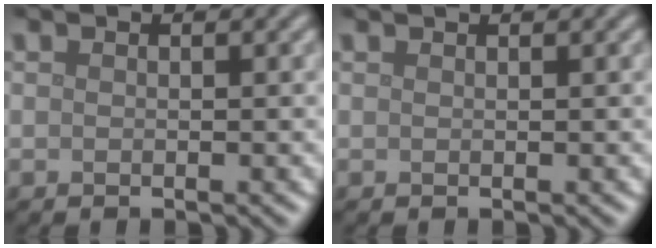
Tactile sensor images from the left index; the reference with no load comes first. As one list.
[{"total": 0.7, "force": [0.6, 0.1, 0.3], "torque": [-0.005, -0.002, 0.005]}]